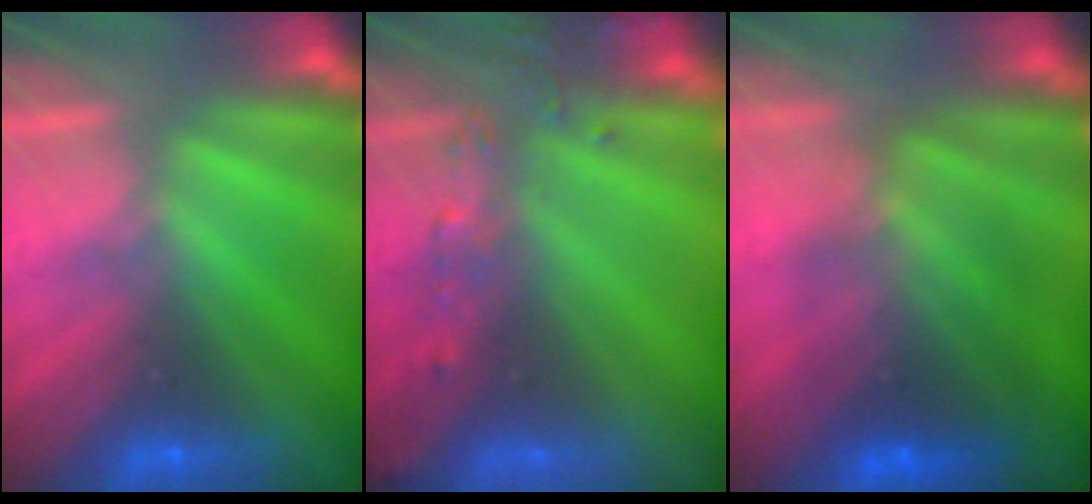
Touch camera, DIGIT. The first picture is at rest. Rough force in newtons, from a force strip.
{"total": 8.8}
{"total": 7.6}